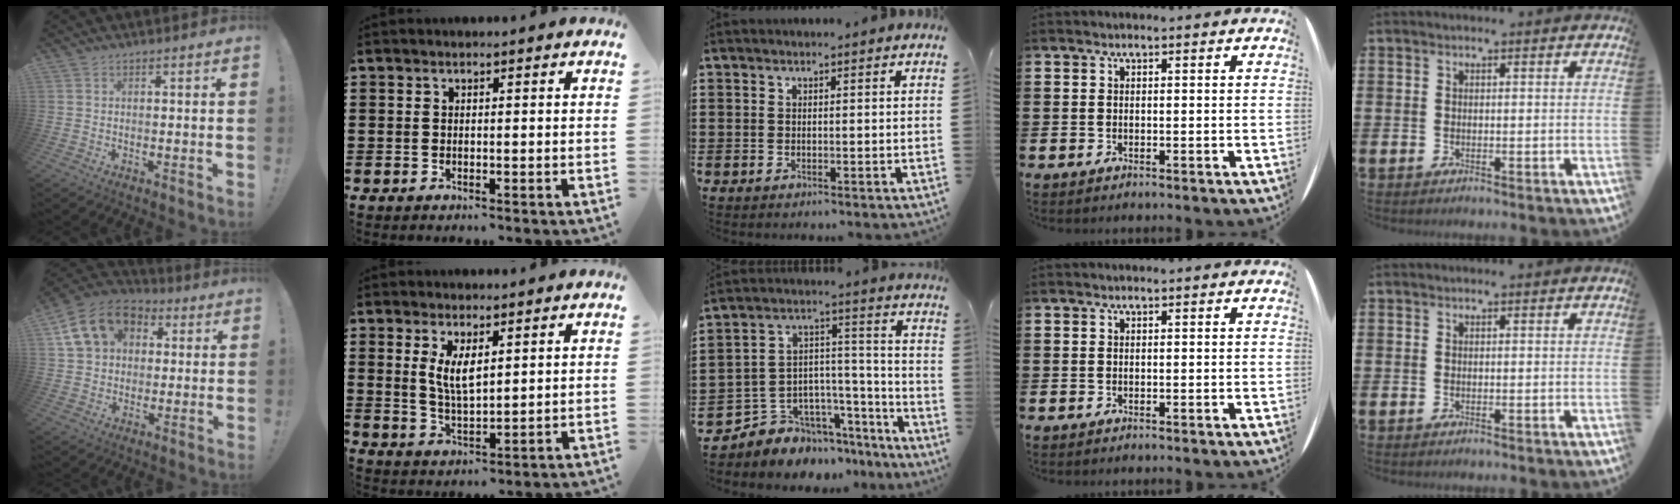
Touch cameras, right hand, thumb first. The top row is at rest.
{"thumb": {"total": 15.2, "force": [5.1, 11.8, 8.0], "torque": [-0.115, -0.003, 0.102]}, "index": {"total": 4.6, "force": [1.7, 1.6, 3.9], "torque": [-0.074, -0.001, 0.029]}, "middle": {"total": 5.7, "force": [-4.5, 3.5, -0.7], "torque": [-0.002, -0.002, -0.081]}}